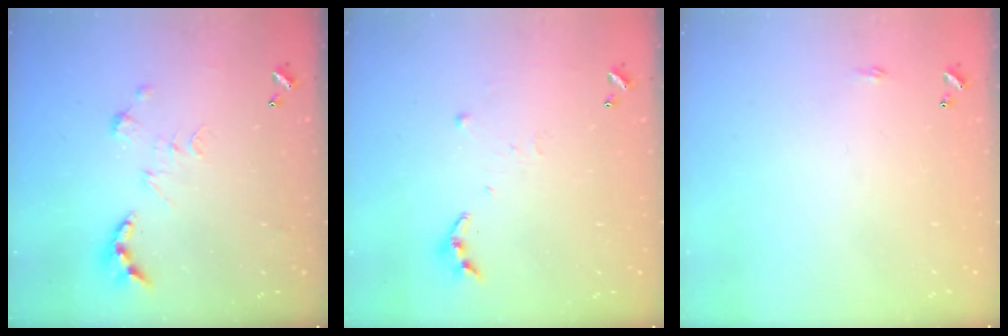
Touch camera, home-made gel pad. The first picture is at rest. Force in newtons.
{"total": 3.8, "press": 3.8, "slide": 0.4}
{"total": 2.2, "press": 2.1, "slide": 0.4}